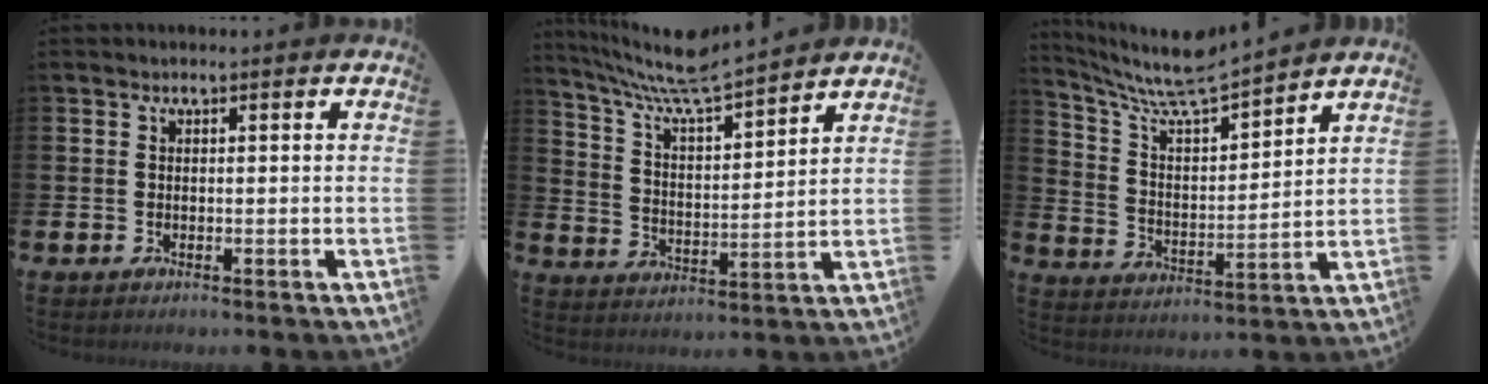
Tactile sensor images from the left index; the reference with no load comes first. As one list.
[{"total": 7.8, "force": [7.4, 0.1, 2.3], "torque": [-0.079, -0.054, 0.129]}, {"total": 8.2, "force": [7.8, 0.5, 2.5], "torque": [-0.086, -0.058, 0.135]}]